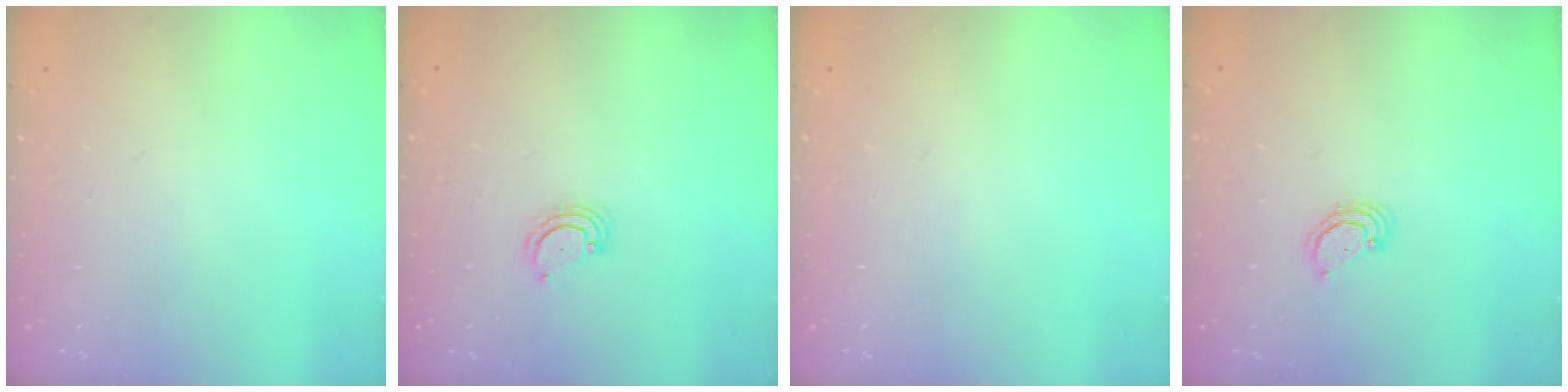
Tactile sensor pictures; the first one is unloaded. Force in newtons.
{"total": 2.3, "press": 2.3, "slide": 0.2}
{"total": 0.0}
{"total": 2.6, "press": 2.6, "slide": 0.2}